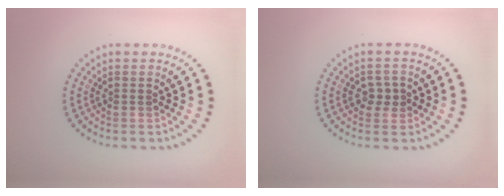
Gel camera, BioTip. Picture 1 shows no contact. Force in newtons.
{"total": 1.9, "press": 1.8, "slide": 0.4}